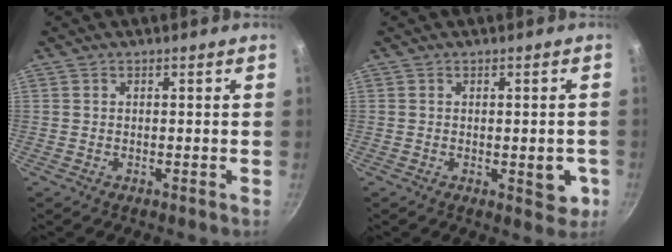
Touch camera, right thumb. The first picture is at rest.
{"total": 5.0, "force": [-1.0, 2.4, 4.3], "torque": [-0.038, -0.004, -0.013]}